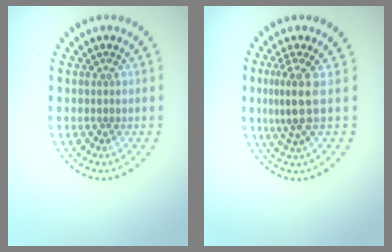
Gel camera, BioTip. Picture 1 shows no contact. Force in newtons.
{"total": 3.1, "press": 2.4, "slide": 2.0}